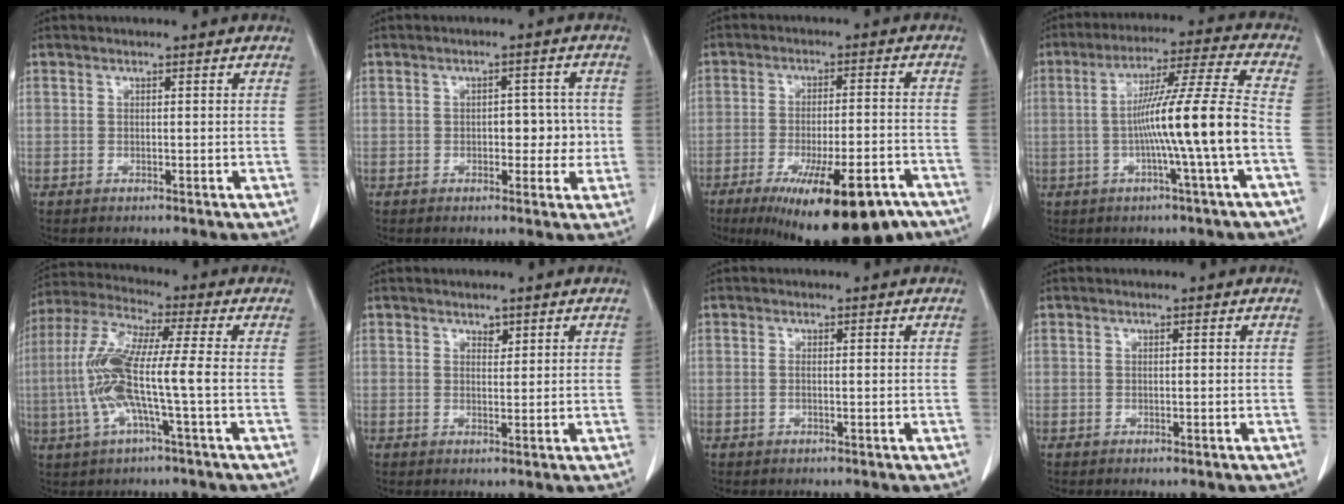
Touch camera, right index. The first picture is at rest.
{"total": 4.6, "force": [-0.3, 2.7, 3.7], "torque": [-0.037, 0.013, -0.002]}
{"total": 18.4, "force": [-12.7, 3.8, 12.7], "torque": [-0.150, -0.011, -0.187]}
{"total": 12.8, "force": [-2.5, -1.9, 12.4], "torque": [-0.214, 0.008, -0.047]}
{"total": 11.8, "force": [-1.8, 0.7, 11.6], "torque": [-0.253, 0.011, -0.043]}
{"total": 1.2, "force": [0.8, 0.7, 0.5], "torque": [-0.004, -0.005, 0.012]}
{"total": 0.6, "force": [-0.1, 0.1, 0.6], "torque": [-0.014, 0.000, -0.001]}
{"total": 0.0}